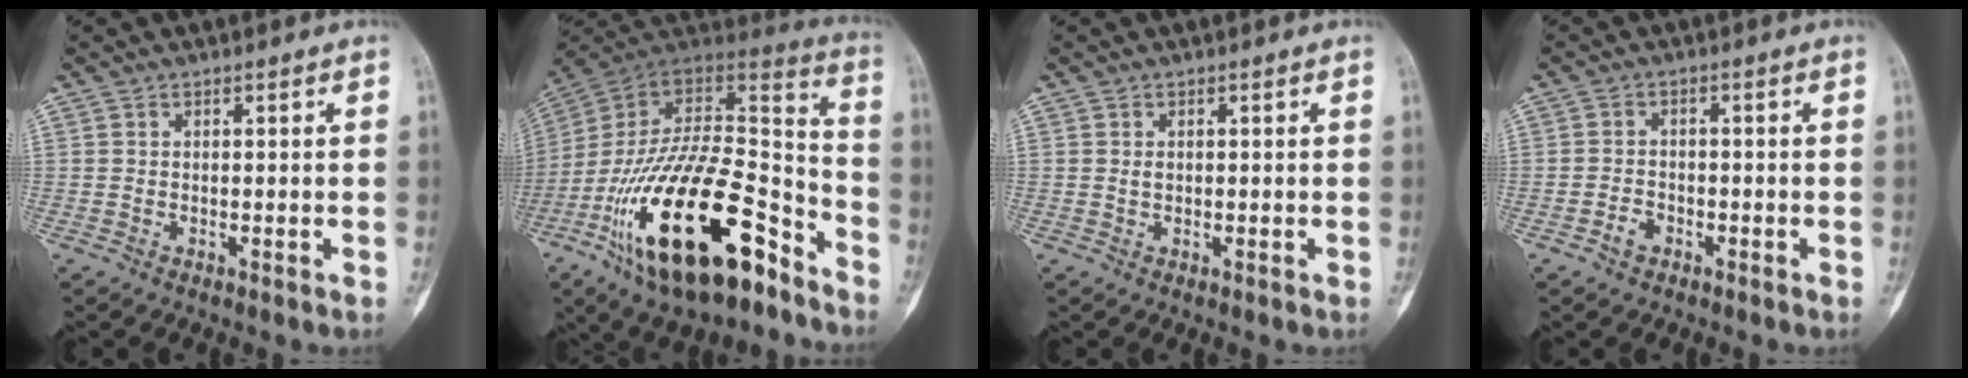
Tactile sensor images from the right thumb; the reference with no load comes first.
{"total": 31.3, "force": [-16.3, 12.9, 23.4], "torque": [-0.406, 0.063, -0.270]}
{"total": 0.8, "force": [0.1, 0.6, 0.6], "torque": [-0.009, 0.001, 0.003]}
{"total": 2.4, "force": [-1.4, 1.7, 1.0], "torque": [-0.011, 0.013, -0.026]}